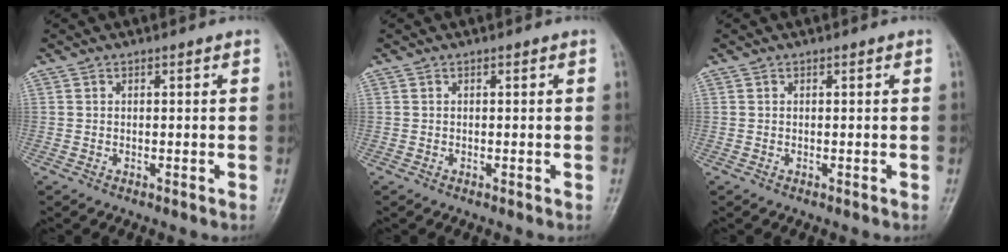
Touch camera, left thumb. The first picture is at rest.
{"total": 0.0}
{"total": 0.0}